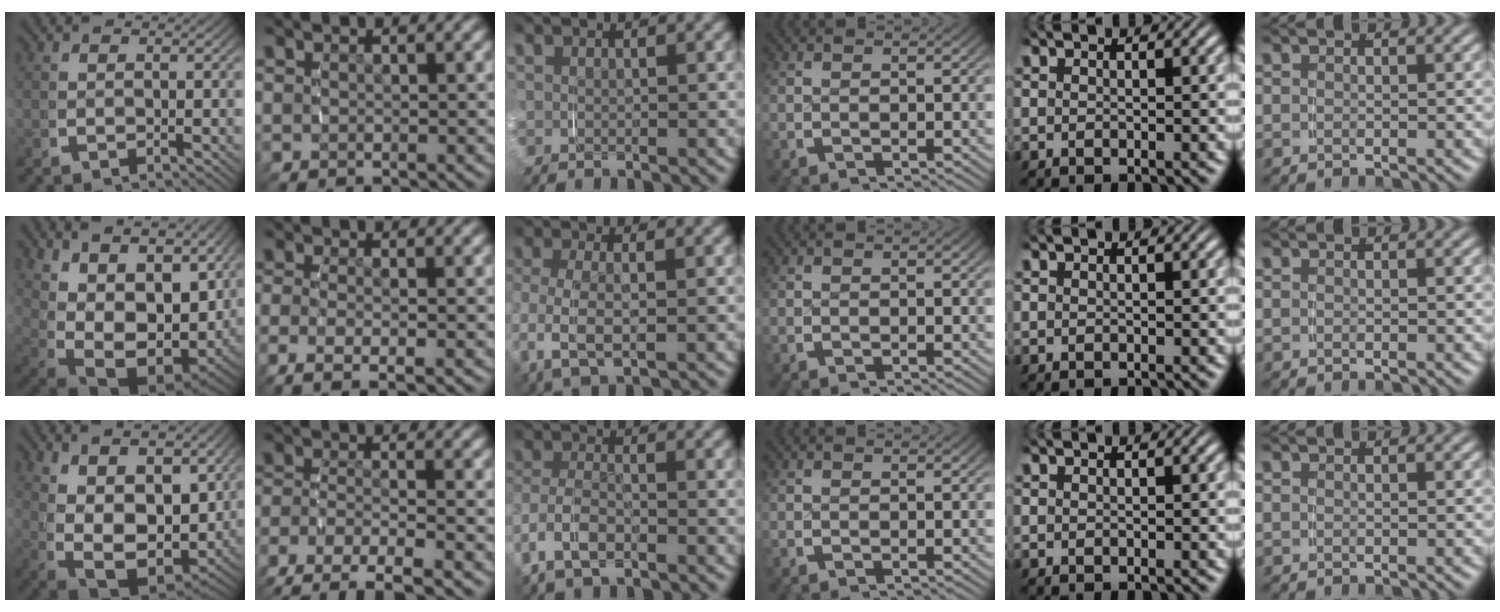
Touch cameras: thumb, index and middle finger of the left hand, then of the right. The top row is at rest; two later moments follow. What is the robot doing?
{"motion": "grasp_and_lifting", "object": "shirt"}